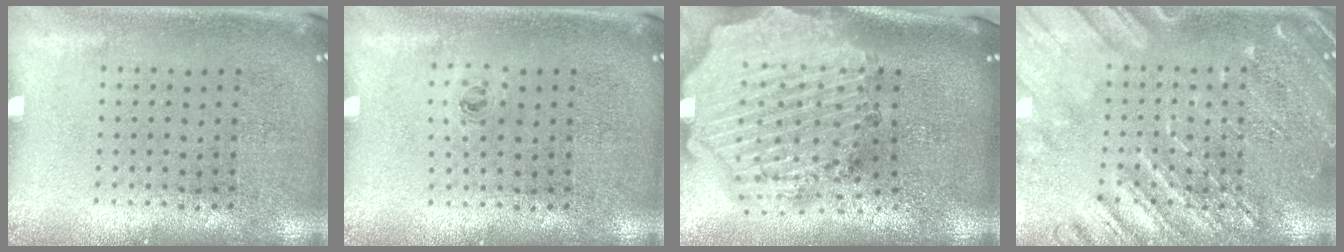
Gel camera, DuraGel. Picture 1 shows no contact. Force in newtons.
{"total": 0.5, "press": 0.3, "slide": 0.5}
{"total": 4.0, "press": 3.2, "slide": 2.4}
{"total": 4.2, "press": 4.1, "slide": 0.5}